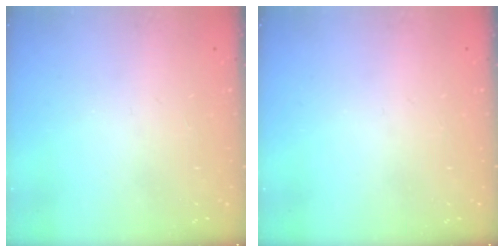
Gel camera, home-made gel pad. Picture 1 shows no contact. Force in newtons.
{"total": 0.0}